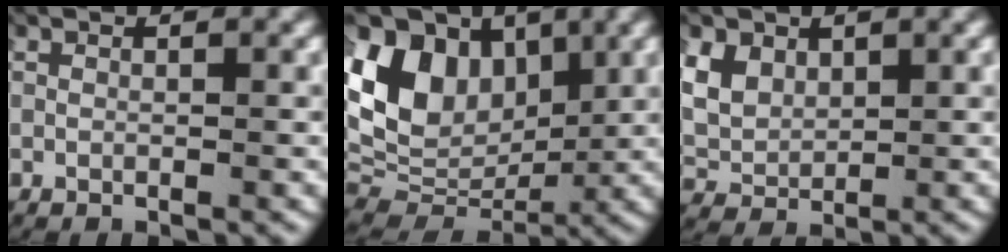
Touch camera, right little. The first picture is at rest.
{"total": 12.6, "force": [2.2, 9.0, 8.6], "torque": [-0.177, -0.016, 0.044]}
{"total": 6.3, "force": [1.5, 5.2, 3.3], "torque": [-0.100, -0.005, 0.029]}